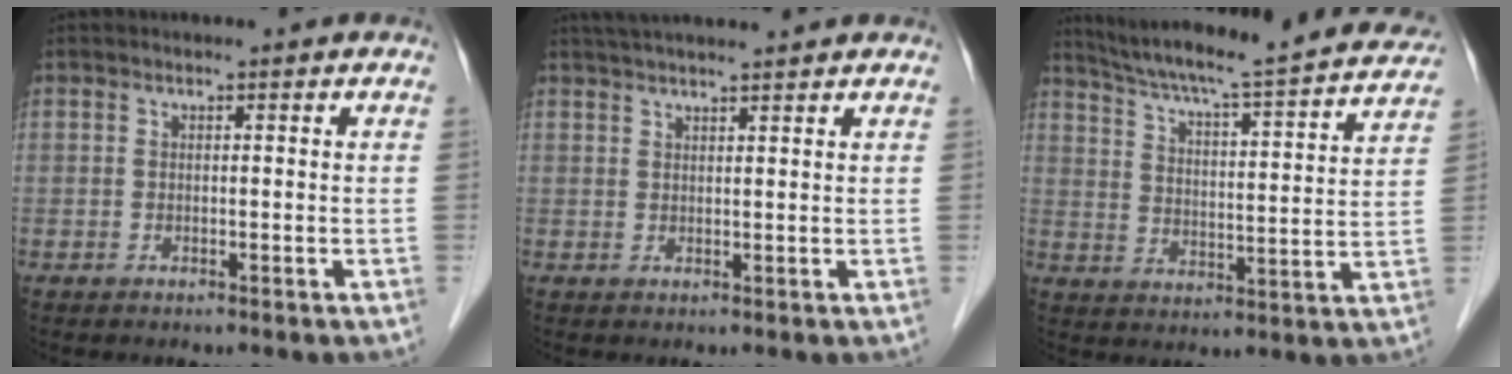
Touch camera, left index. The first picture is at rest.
{"total": 9.1, "force": [8.0, 0.3, 4.3], "torque": [-0.067, 0.037, 0.114]}
{"total": 25.8, "force": [23.5, 1.4, 10.6], "torque": [-0.175, -0.031, 0.312]}